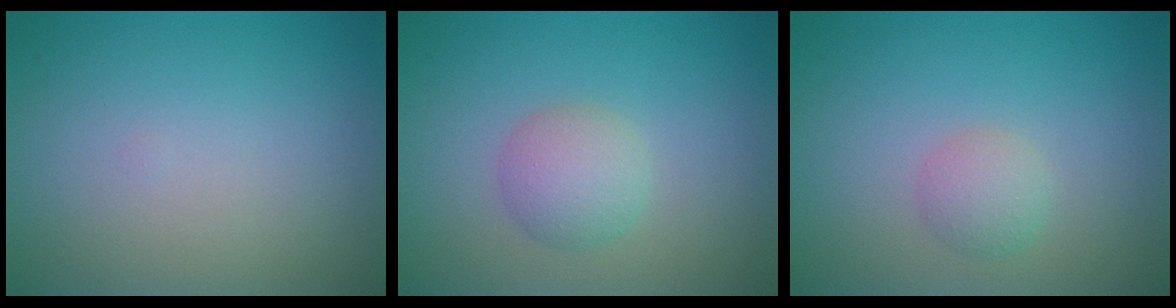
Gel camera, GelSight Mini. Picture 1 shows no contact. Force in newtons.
{"total": 2.7, "press": 2.7, "slide": 0.1}
{"total": 1.8, "press": 1.8, "slide": 0.1}